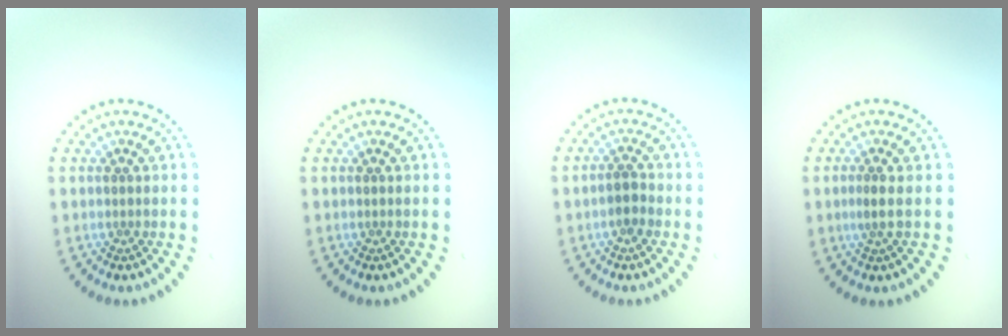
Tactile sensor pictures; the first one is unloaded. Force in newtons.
{"total": 0.0}
{"total": 1.4, "press": 1.3, "slide": 0.6}
{"total": 1.2, "press": 0.7, "slide": 1.0}